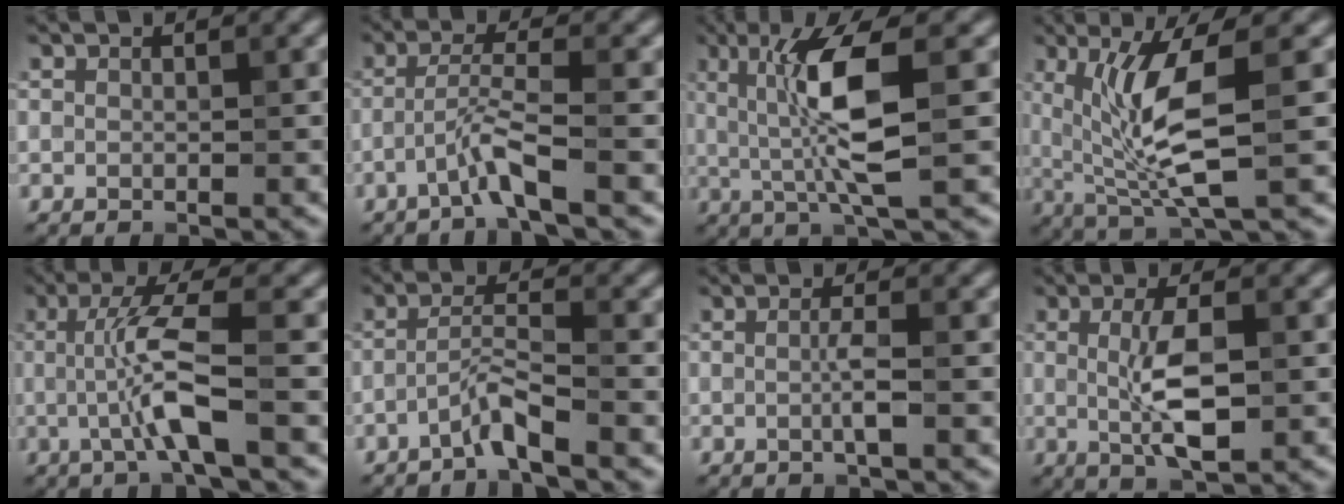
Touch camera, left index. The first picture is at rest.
{"total": 3.0, "force": [-1.7, -0.1, 2.5], "torque": [-0.052, 0.011, -0.043]}
{"total": 6.9, "force": [0.8, 1.2, 6.7], "torque": [-0.134, -0.003, 0.017]}
{"total": 7.1, "force": [1.0, 1.6, 6.9], "torque": [-0.136, -0.011, 0.024]}
{"total": 4.8, "force": [-0.8, 0.5, 4.7], "torque": [-0.100, 0.005, -0.017]}
{"total": 2.5, "force": [-1.8, -0.1, 1.7], "torque": [-0.037, 0.012, -0.044]}
{"total": 1.6, "force": [-0.2, 0.1, 1.6], "torque": [-0.032, -0.003, -0.005]}
{"total": 4.9, "force": [0.0, 1.3, 4.7], "torque": [-0.095, -0.002, 0.003]}